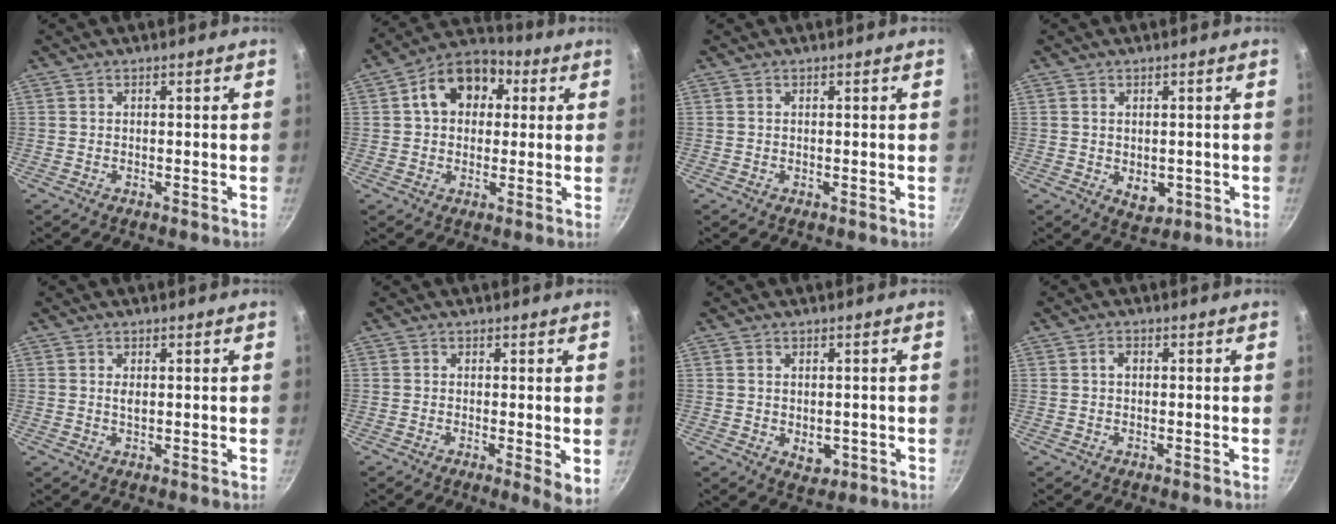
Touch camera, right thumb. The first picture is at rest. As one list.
[{"total": 12.4, "force": [3.0, 9.3, 7.7], "torque": [-0.086, 0.022, 0.029]}, {"total": 0.0}, {"total": 4.5, "force": [-0.4, 3.2, 3.1], "torque": [-0.040, -0.009, 0.000]}, {"total": 1.5, "force": [0.4, 0.7, 1.3], "torque": [-0.023, -0.001, 0.006]}, {"total": 4.4, "force": [-0.1, 1.3, 4.2], "torque": [-0.054, -0.016, -0.003]}, {"total": 3.9, "force": [-0.4, 2.8, 2.7], "torque": [-0.036, -0.007, -0.001]}, {"total": 1.6, "force": [0.3, 1.1, 1.1], "torque": [-0.017, 0.005, 0.003]}]